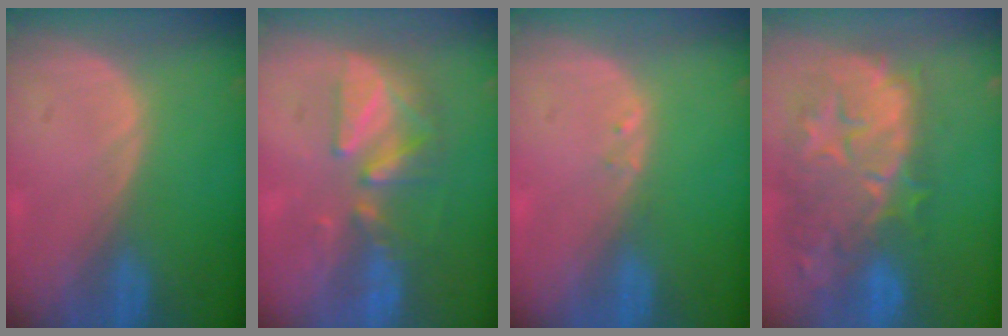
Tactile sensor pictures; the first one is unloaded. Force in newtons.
{"total": 7.6, "press": 7.3, "slide": 2.1}
{"total": 0.6, "press": 0.6, "slide": 0.1}
{"total": 12.9, "press": 11.5, "slide": 5.8}